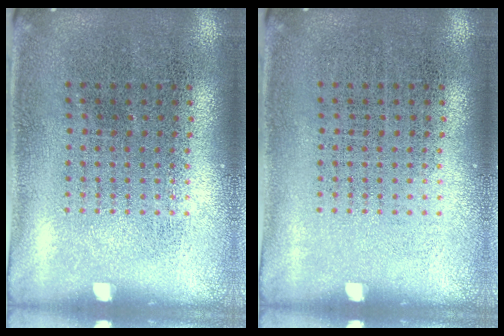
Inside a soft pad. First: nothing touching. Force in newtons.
{"total": 0.0}